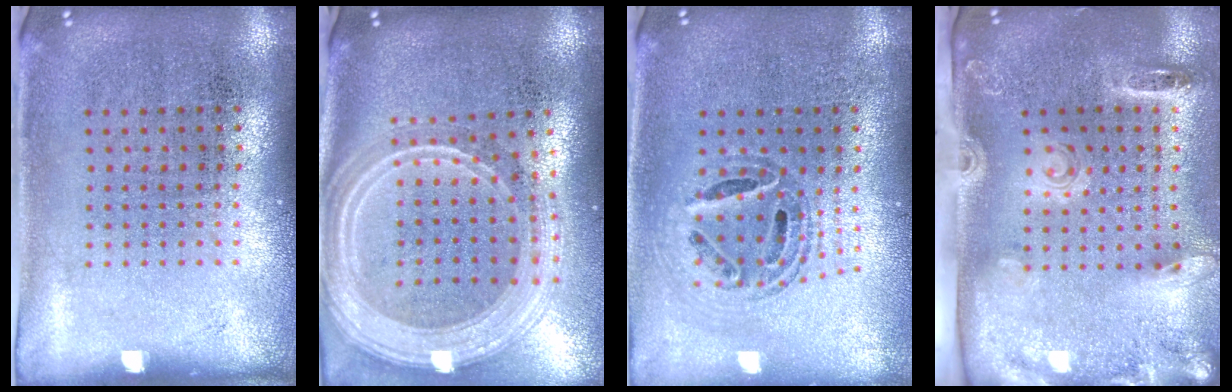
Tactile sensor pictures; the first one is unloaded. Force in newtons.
{"total": 3.0, "press": 2.4, "slide": 1.8}
{"total": 0.9, "press": 0.9, "slide": 0.1}
{"total": 2.7, "press": 1.9, "slide": 2.0}